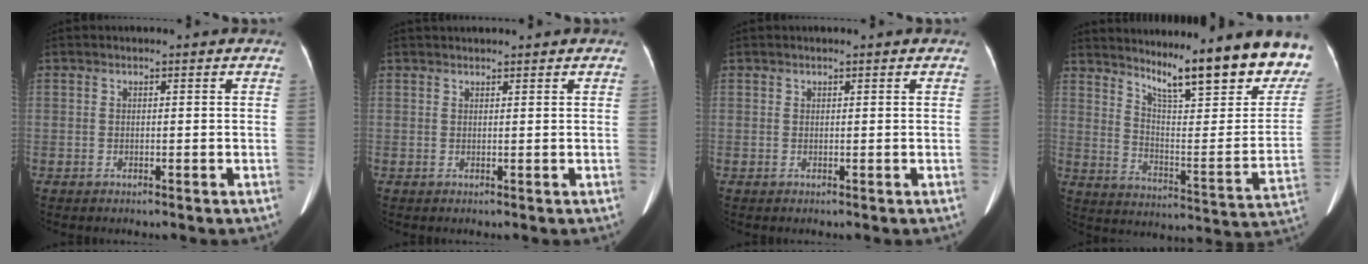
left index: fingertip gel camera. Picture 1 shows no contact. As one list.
[{"total": 4.8, "force": [4.4, 0.7, 1.8], "torque": [-0.022, 0.020, 0.056]}, {"total": 1.5, "force": [1.3, 0.3, 0.7], "torque": [-0.003, 0.003, 0.014]}, {"total": 22.5, "force": [18.4, 2.4, 12.8], "torque": [-0.185, -0.093, 0.243]}]